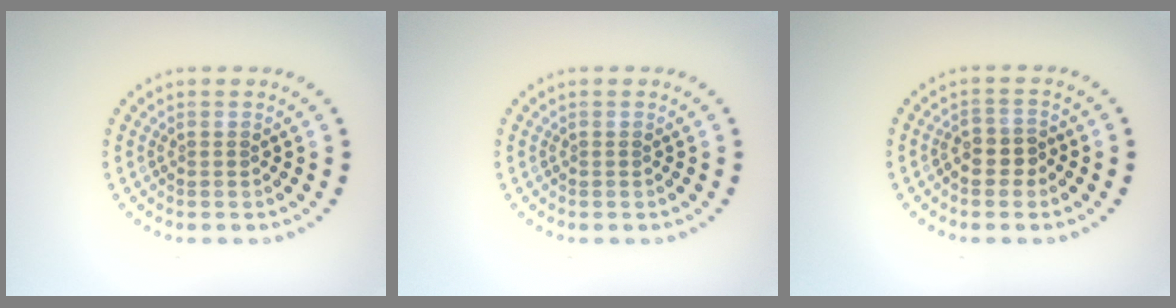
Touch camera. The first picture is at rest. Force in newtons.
{"total": 0.0}
{"total": 2.5, "press": 2.3, "slide": 1.0}